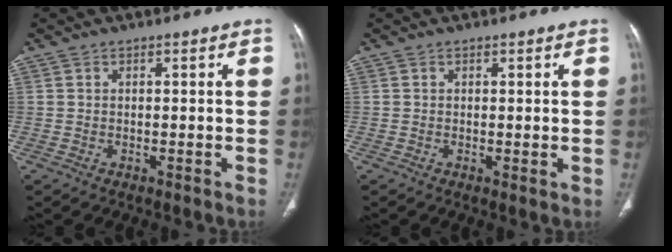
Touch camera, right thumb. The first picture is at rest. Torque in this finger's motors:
{"motor_torque": [-0.49, 0.06, 0.54, -0.03, -0.07]}